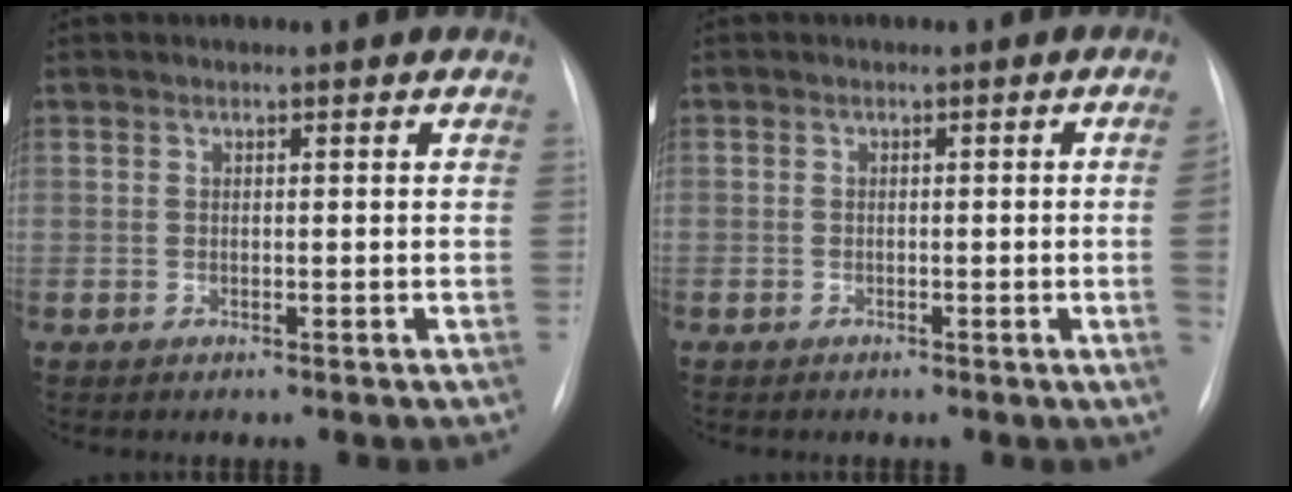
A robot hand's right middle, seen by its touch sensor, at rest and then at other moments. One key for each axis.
{"total": 2.7, "fx": -0.4, "fy": -0.6, "fz": 2.6, "tx": -0.035, "ty": -0.001, "tz": -0.004}